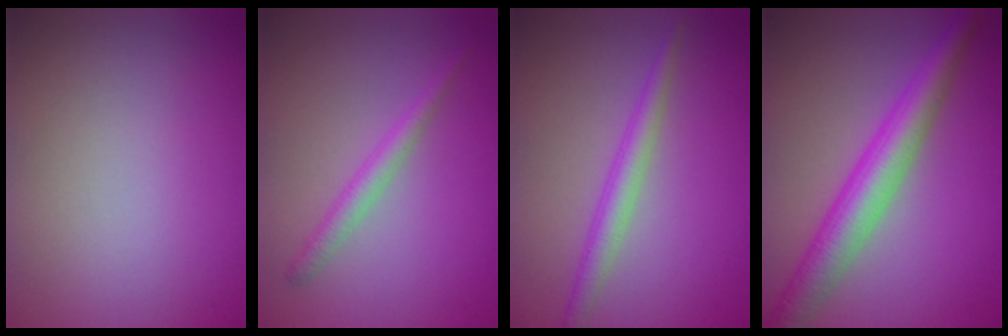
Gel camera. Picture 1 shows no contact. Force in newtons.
{"total": 1.7, "press": 1.7, "slide": 0.1}
{"total": 2.3, "press": 2.3, "slide": 0.1}
{"total": 5.3, "press": 5.3, "slide": 0.0}